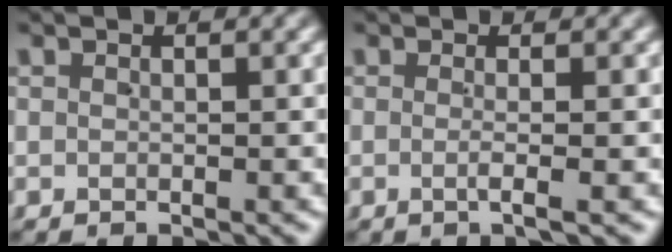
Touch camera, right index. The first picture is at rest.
{"total": 1.6, "force": [-0.7, -0.4, 1.4], "torque": [-0.029, -0.004, -0.012]}